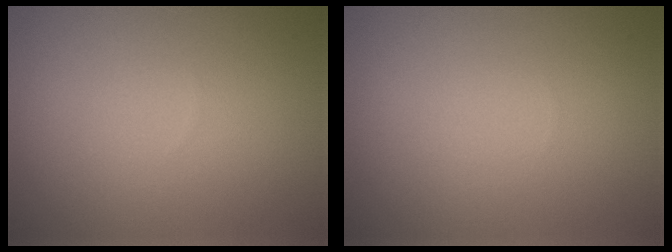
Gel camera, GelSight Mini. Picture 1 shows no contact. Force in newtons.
{"total": 0.0}